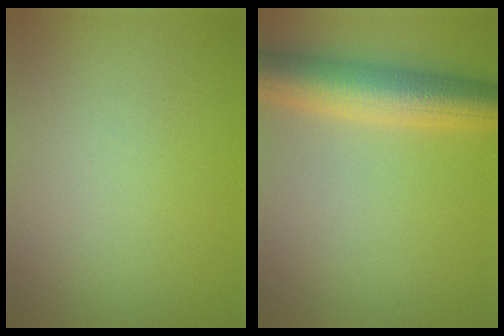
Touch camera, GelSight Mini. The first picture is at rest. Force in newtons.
{"total": 7.0, "press": 7.0, "slide": 0.1}